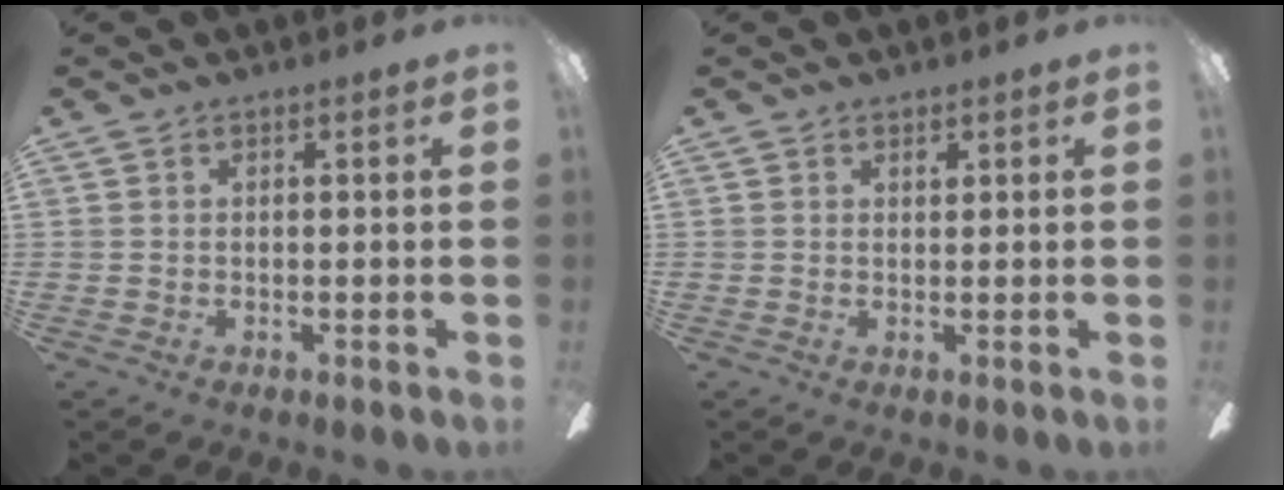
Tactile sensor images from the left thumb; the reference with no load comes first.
{"total": 1.1, "force": [0.7, 0.7, 0.5], "torque": [-0.003, -0.001, 0.011]}